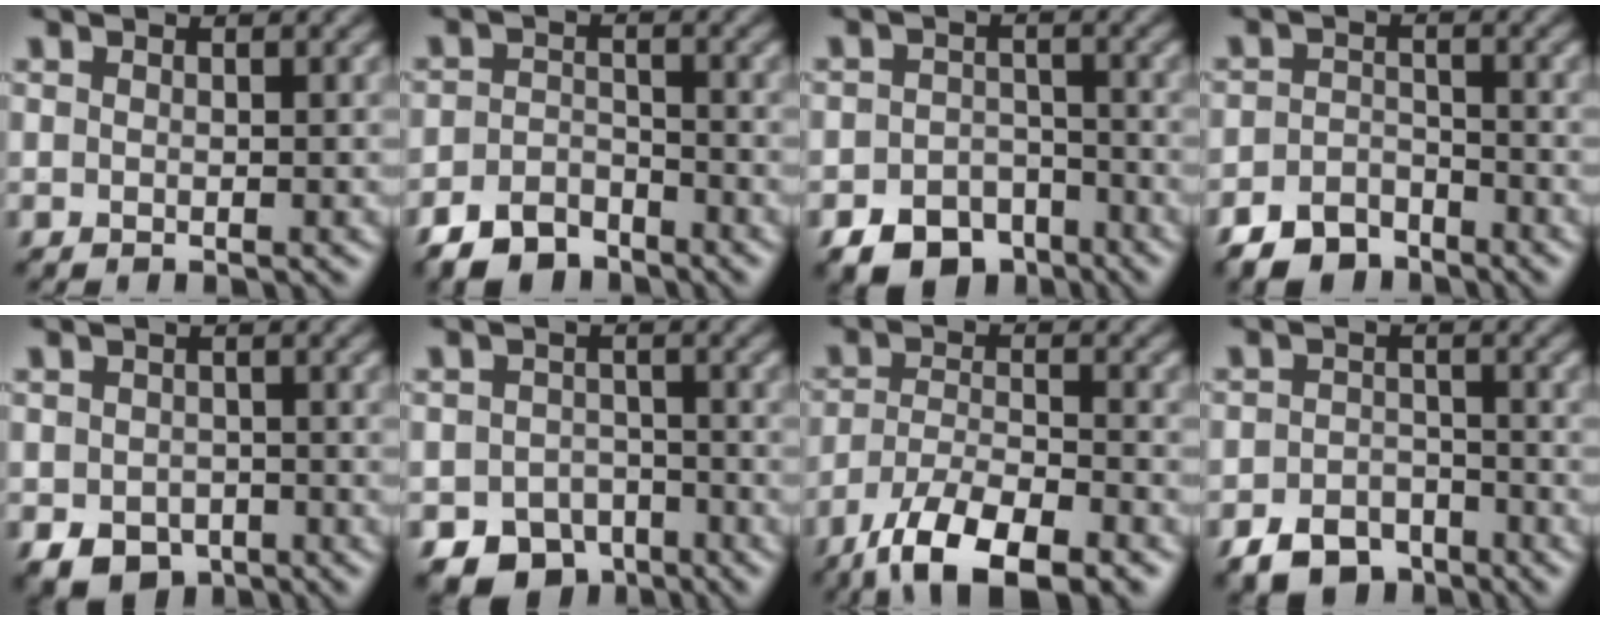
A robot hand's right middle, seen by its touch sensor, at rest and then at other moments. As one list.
[{"total": 3.9, "force": [-3.3, 1.7, 1.1], "torque": [-0.018, 0.001, -0.069]}, {"total": 4.6, "force": [-3.4, 2.8, 1.4], "torque": [-0.022, 0.000, -0.059]}, {"total": 3.6, "force": [-3.1, 1.6, 0.8], "torque": [-0.012, 0.002, -0.064]}, {"total": 3.3, "force": [-1.8, 2.5, 1.3], "torque": [-0.026, -0.010, -0.031]}, {"total": 4.5, "force": [-3.1, 3.1, 1.2], "torque": [-0.013, -0.006, -0.050]}, {"total": 8.5, "force": [-6.3, 2.6, 5.1], "torque": [-0.093, -0.009, -0.115]}, {"total": 4.1, "force": [-3.1, 2.3, 1.2], "torque": [-0.018, 0.001, -0.061]}]